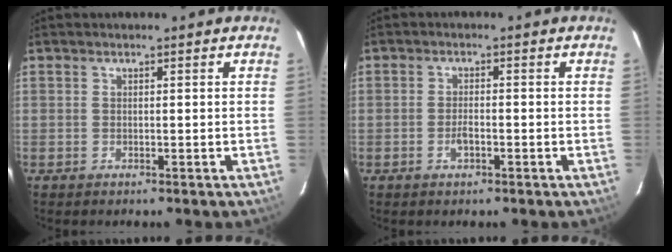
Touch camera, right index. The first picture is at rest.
{"total": 2.3, "force": [-1.0, 1.1, 1.8], "torque": [-0.035, 0.001, -0.019]}